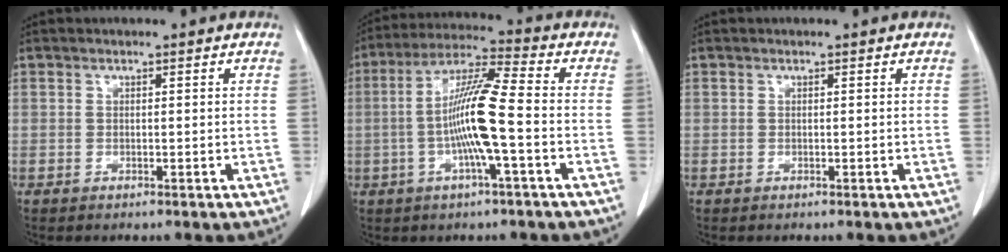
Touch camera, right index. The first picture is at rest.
{"total": 11.2, "force": [-1.7, 0.1, 11.0], "torque": [-0.210, 0.009, -0.039]}
{"total": 0.0}